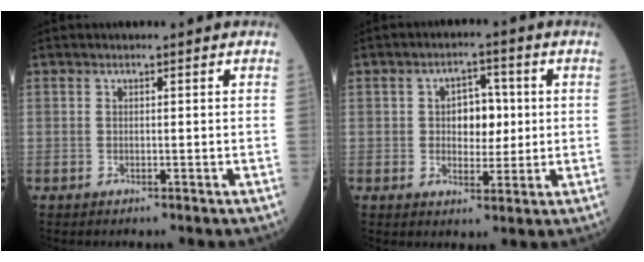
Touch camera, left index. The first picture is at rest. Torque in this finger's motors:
{"motor_torque": [0.06, 0.00, 0.26, 0.03]}